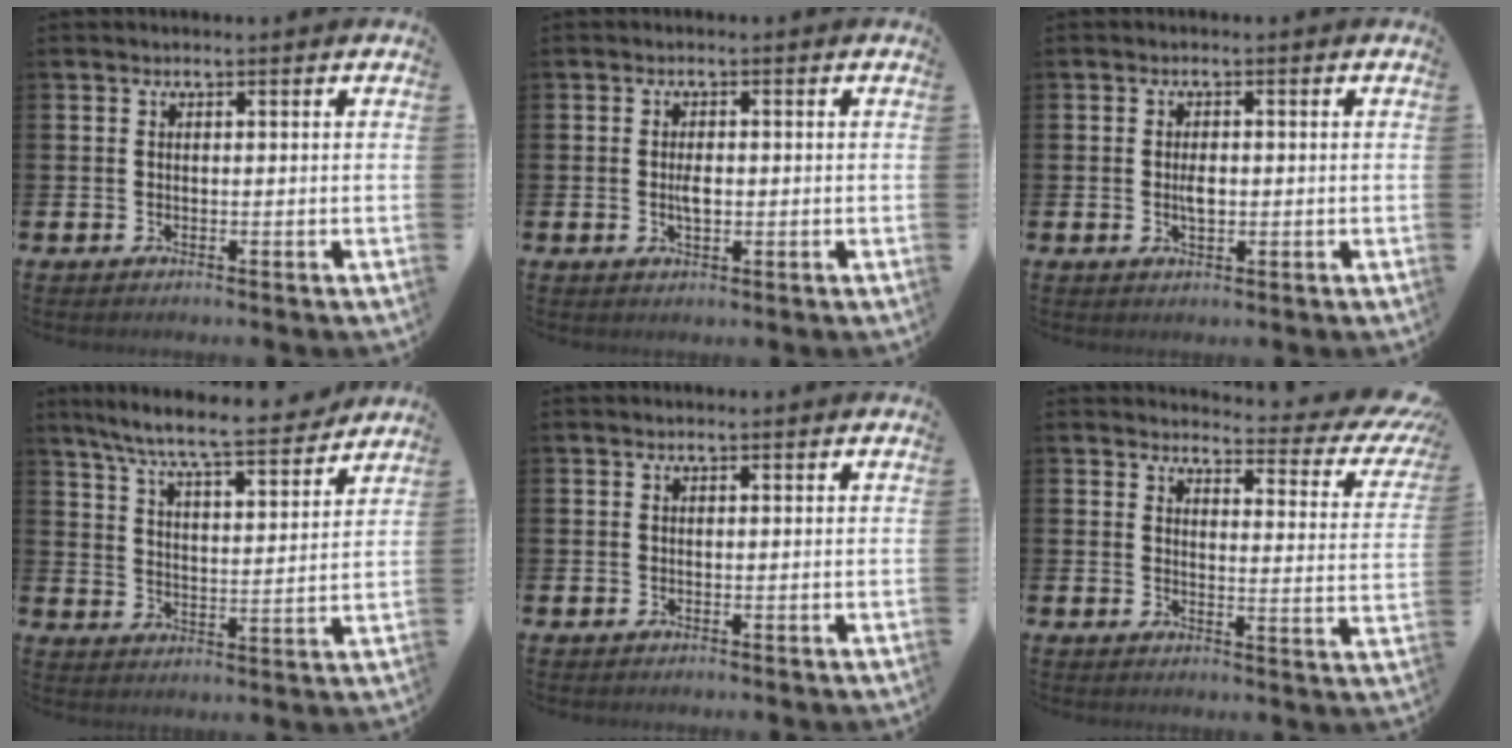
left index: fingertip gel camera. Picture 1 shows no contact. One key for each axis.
{"total": 2.0, "fx": -0.2, "fy": 0.9, "fz": 1.8, "tx": -0.030, "ty": 0.001, "tz": -0.006}
{"total": 2.1, "fx": -0.1, "fy": 1.0, "fz": 1.8, "tx": -0.023, "ty": -0.002, "tz": -0.006}
{"total": 8.3, "fx": 7.6, "fy": 0.5, "fz": 3.3, "tx": -0.085, "ty": -0.055, "tz": 0.130}
{"total": 0.0}
{"total": 3.3, "fx": 3.0, "fy": 1.1, "fz": 0.9, "tx": -0.013, "ty": -0.039, "tz": 0.040}